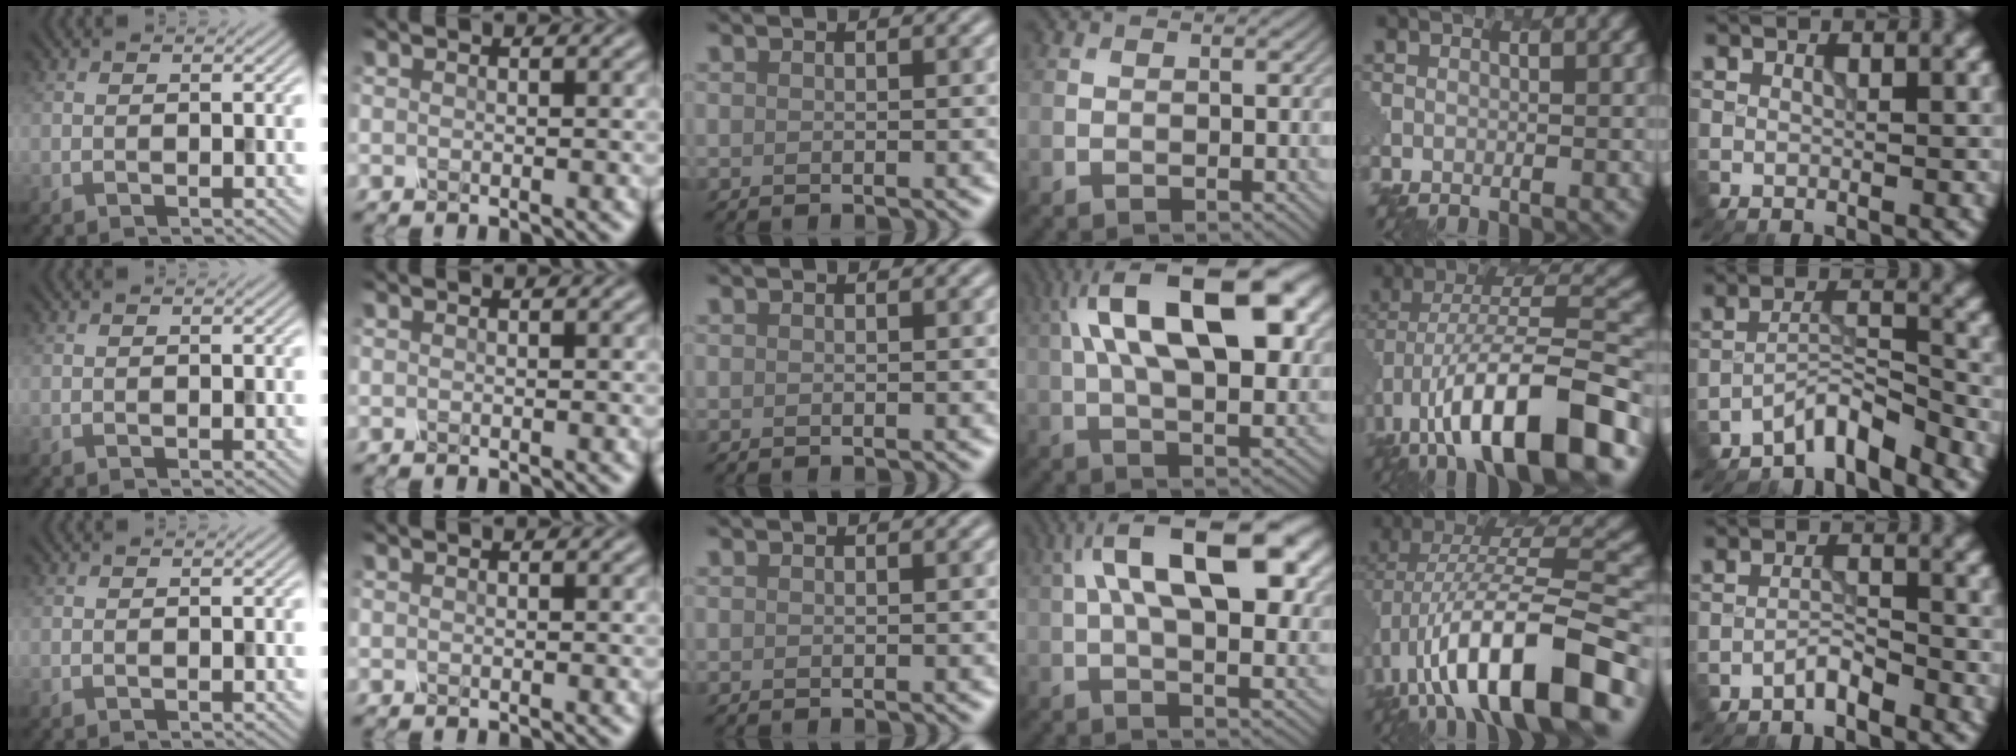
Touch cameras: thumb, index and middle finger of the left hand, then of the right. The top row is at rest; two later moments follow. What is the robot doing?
{"motion": "shake", "object": "salt shaker"}